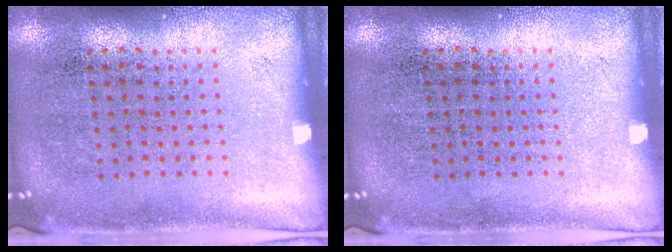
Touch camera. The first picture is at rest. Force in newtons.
{"total": 0.0}